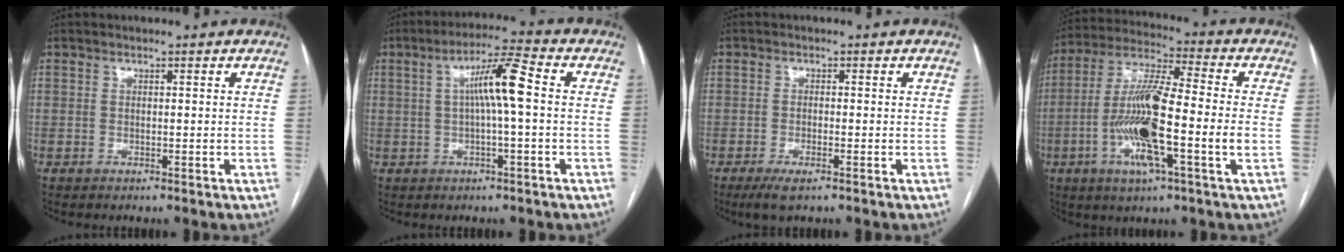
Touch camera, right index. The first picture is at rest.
{"total": 7.7, "force": [0.8, 0.3, 7.7], "torque": [-0.136, 0.019, 0.010]}
{"total": 3.3, "force": [-1.9, 0.5, 2.6], "torque": [-0.051, -0.009, -0.035]}
{"total": 15.5, "force": [-3.3, 0.9, 15.1], "torque": [-0.295, -0.003, -0.067]}